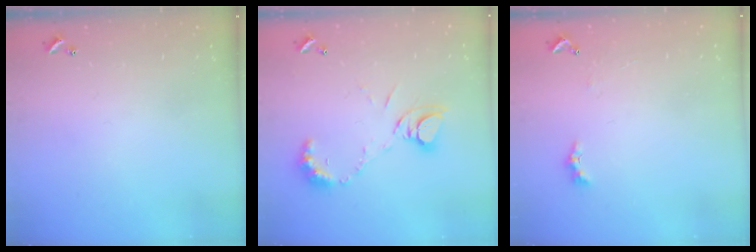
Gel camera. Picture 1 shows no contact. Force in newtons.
{"total": 10.0, "press": 10.0, "slide": 0.9}
{"total": 2.0, "press": 1.9, "slide": 0.6}